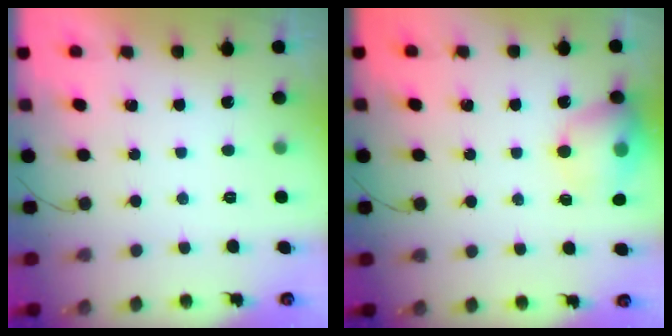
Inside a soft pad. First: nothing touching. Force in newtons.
{"total": 13.7, "press": 13.5, "slide": 2.2}